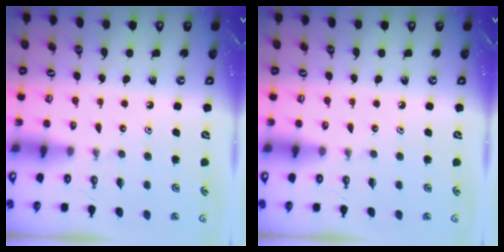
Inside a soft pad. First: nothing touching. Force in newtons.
{"total": 0.0}